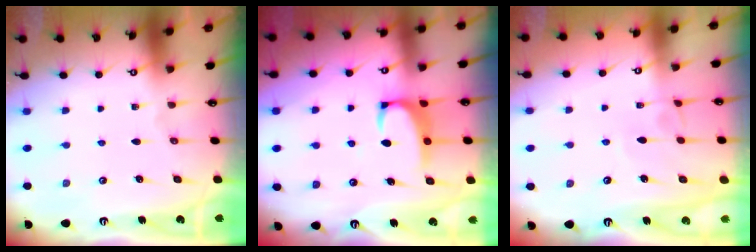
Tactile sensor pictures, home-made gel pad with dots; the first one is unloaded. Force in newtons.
{"total": 2.4, "press": 2.3, "slide": 0.8}
{"total": 1.3, "press": 1.3, "slide": 0.5}